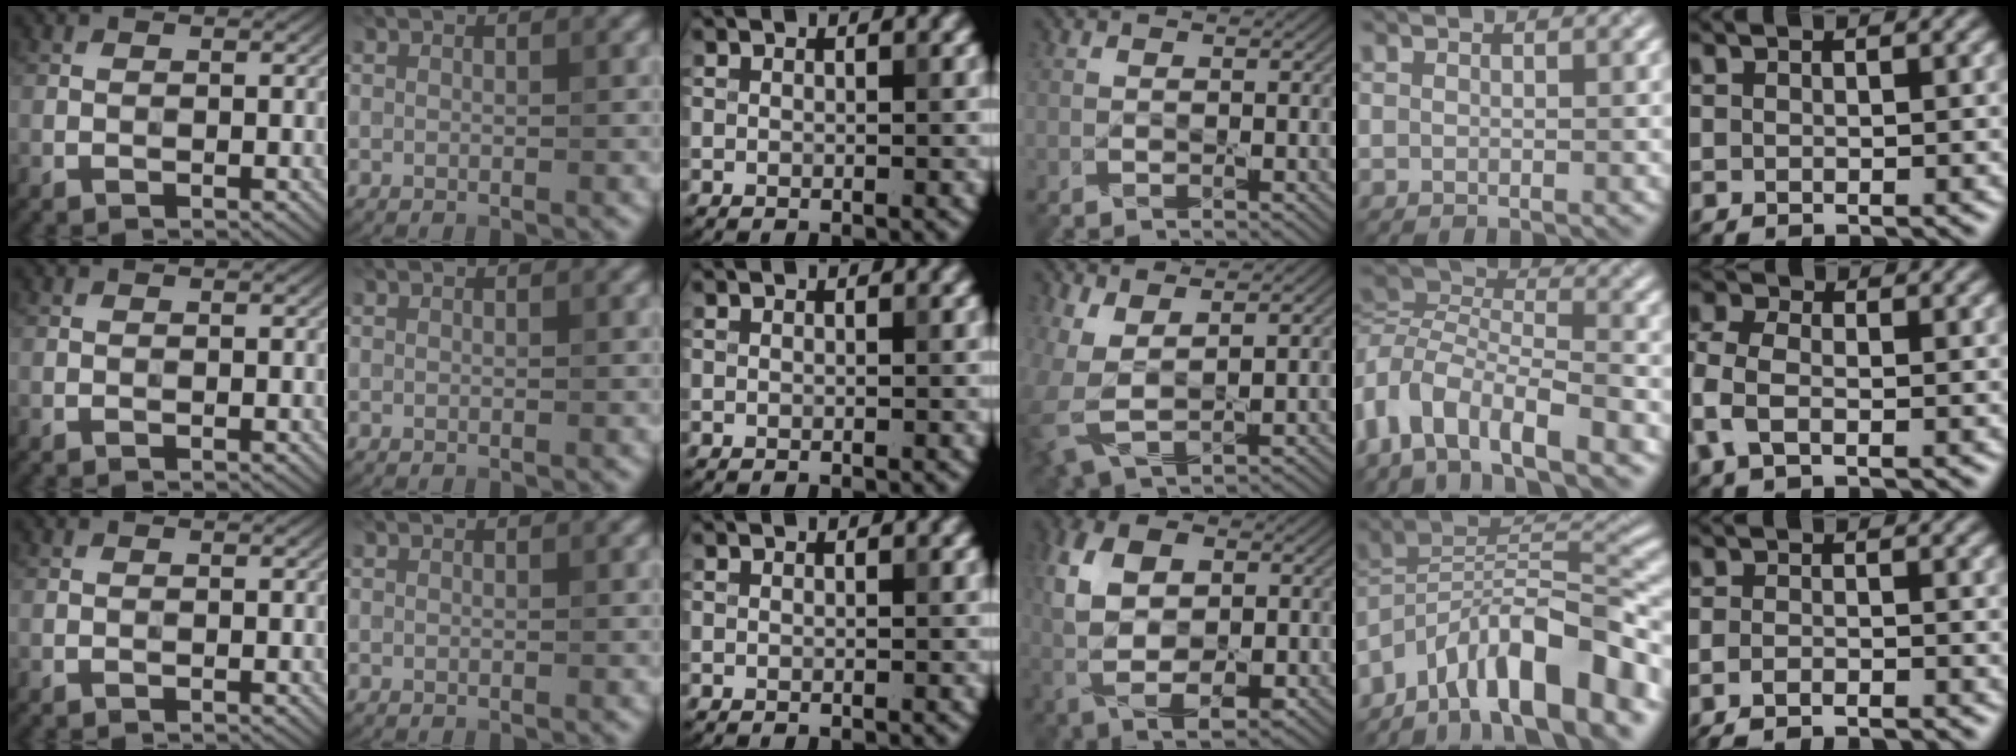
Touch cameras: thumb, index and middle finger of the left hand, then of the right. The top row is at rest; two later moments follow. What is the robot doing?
{"motion": "wipe", "object": "measuring cup"}